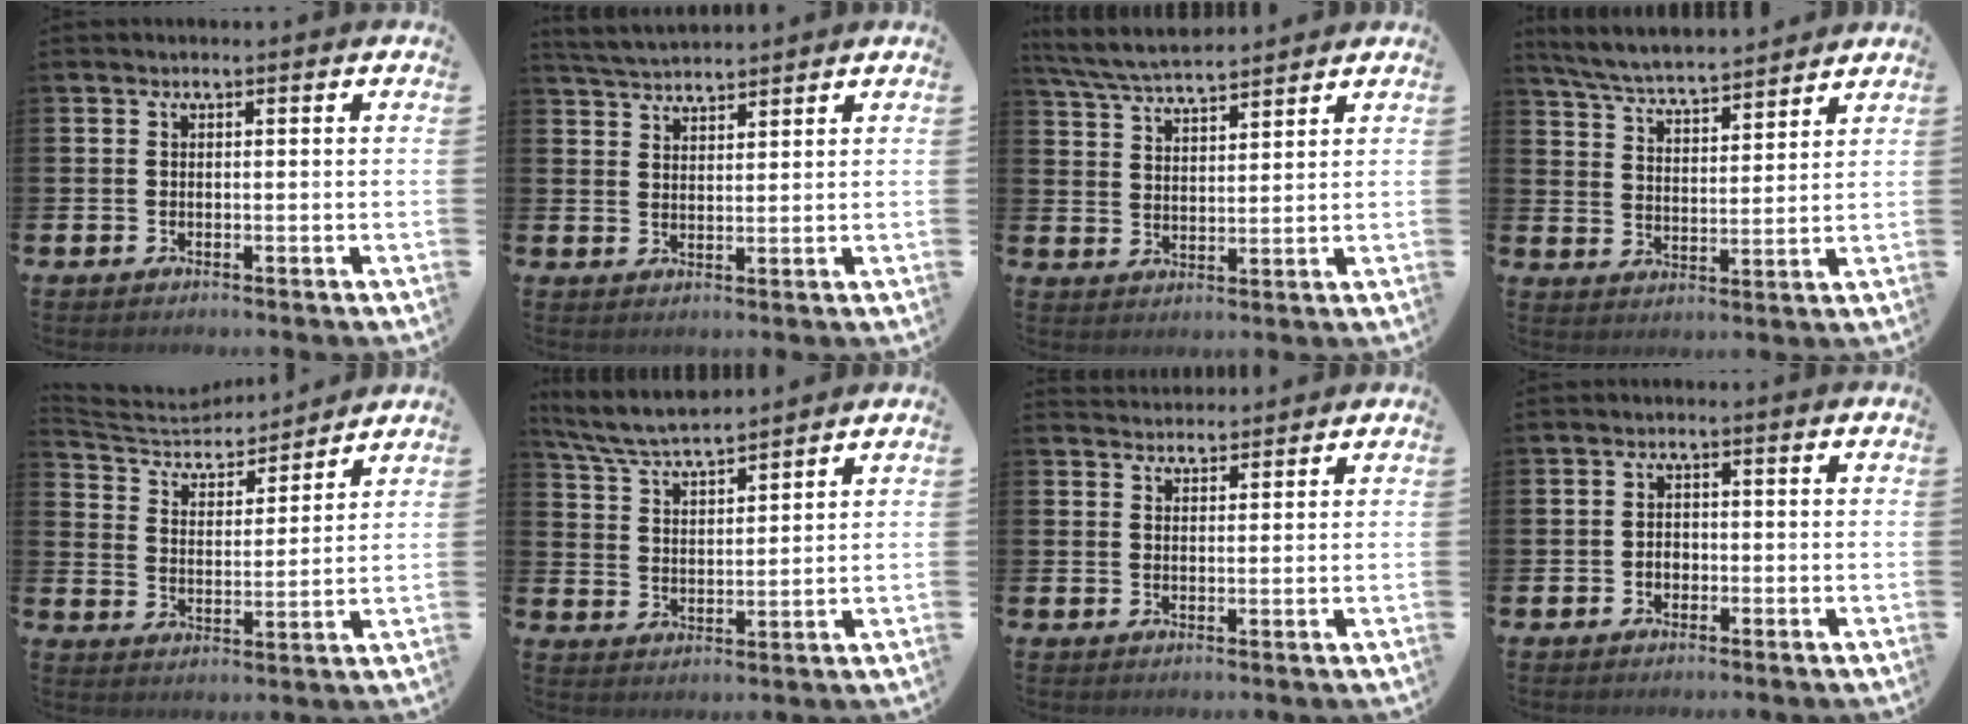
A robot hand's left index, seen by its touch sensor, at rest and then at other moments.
{"total": 4.0, "force": [4.0, 0.4, 0.4], "torque": [-0.027, -0.013, 0.075]}
{"total": 6.0, "force": [5.8, 0.7, 1.4], "torque": [-0.051, -0.027, 0.105]}
{"total": 6.1, "force": [5.9, 0.4, 1.2], "torque": [-0.054, -0.039, 0.104]}
{"total": 5.7, "force": [5.5, 1.5, 0.7], "torque": [-0.048, -0.047, 0.091]}
{"total": 6.5, "force": [6.2, 0.7, 1.8], "torque": [-0.060, -0.028, 0.112]}
{"total": 2.8, "force": [2.7, 0.6, -0.1], "torque": [-0.001, -0.012, 0.050]}
{"total": 1.6, "force": [-0.4, 1.3, 0.8], "torque": [-0.004, 0.001, -0.013]}